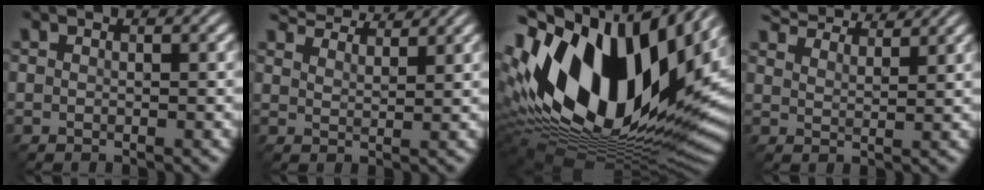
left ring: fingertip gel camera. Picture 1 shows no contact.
{"total": 6.1, "force": [5.7, 1.1, 2.0], "torque": [-0.036, 0.009, 0.080]}
{"total": 19.8, "force": [4.8, 10.6, 16.1], "torque": [-0.309, 0.010, 0.073]}
{"total": 7.0, "force": [6.4, 1.3, 2.3], "torque": [-0.043, 0.011, 0.092]}